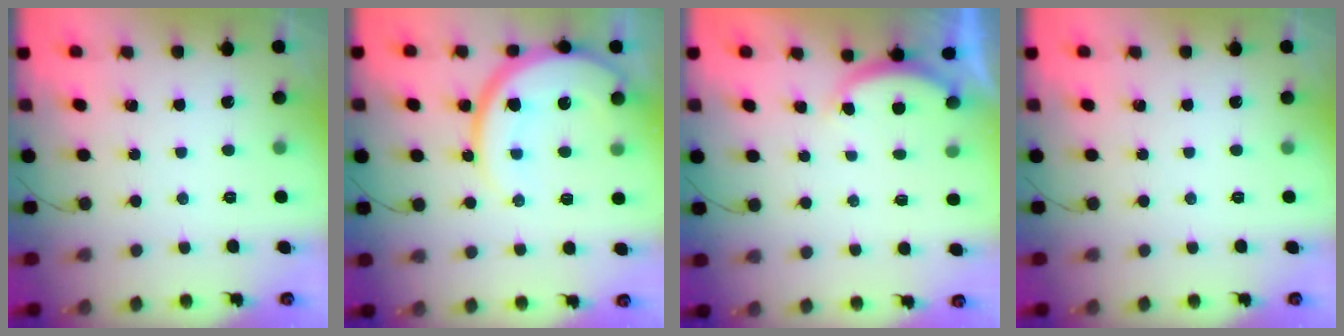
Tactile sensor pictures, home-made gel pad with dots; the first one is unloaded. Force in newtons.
{"total": 14.2, "press": 14.2, "slide": 1.2}
{"total": 2.5, "press": 2.4, "slide": 0.6}
{"total": 0.0}